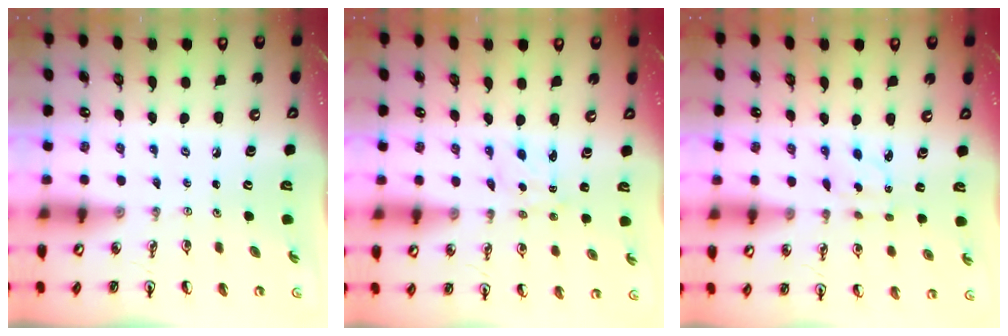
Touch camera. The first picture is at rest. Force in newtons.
{"total": 2.4, "press": 2.4, "slide": 0.3}
{"total": 2.5, "press": 2.4, "slide": 0.5}